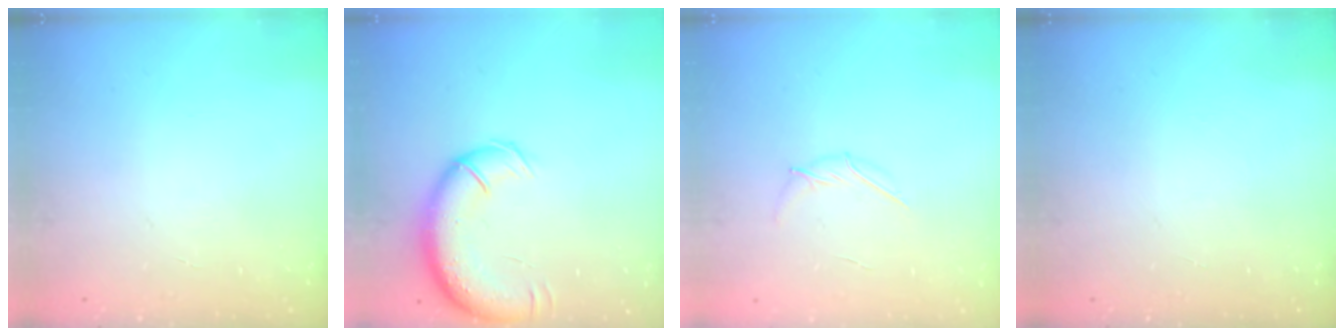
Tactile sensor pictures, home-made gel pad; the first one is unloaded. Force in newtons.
{"total": 13.8, "press": 13.3, "slide": 3.7}
{"total": 4.1, "press": 4.0, "slide": 1.0}
{"total": 0.0}